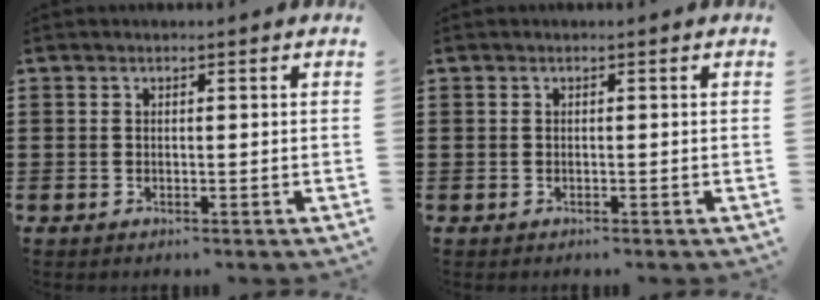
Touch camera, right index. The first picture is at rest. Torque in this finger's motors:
{"motor_torque": [-0.07, 0.20, 0.00, 0.01]}